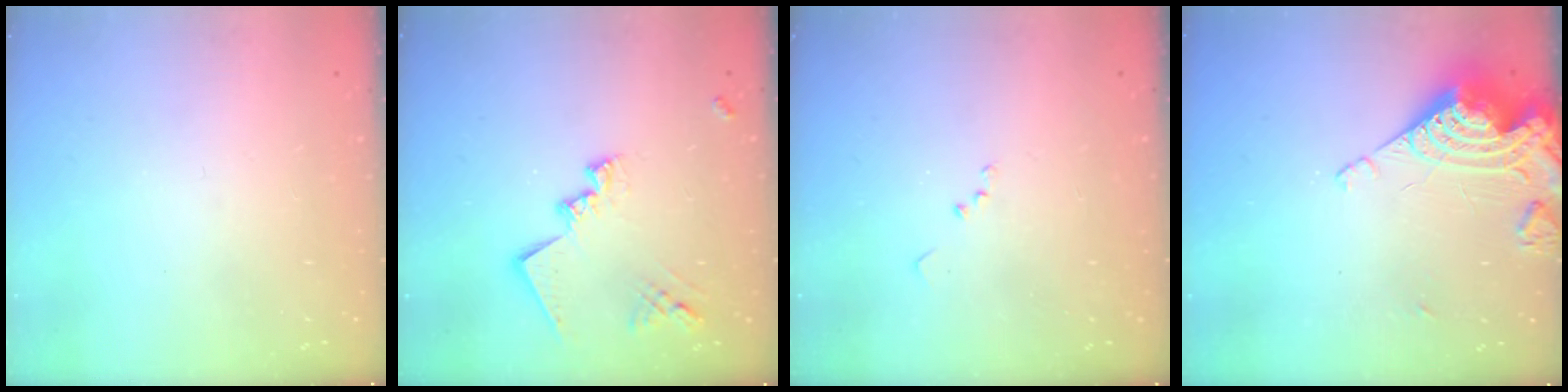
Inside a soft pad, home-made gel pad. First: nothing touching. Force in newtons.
{"total": 15.5, "press": 15.4, "slide": 1.0}
{"total": 8.6, "press": 8.5, "slide": 1.1}
{"total": 14.1, "press": 14.0, "slide": 1.5}